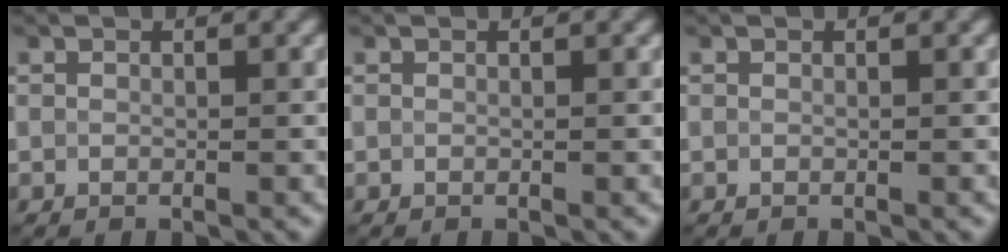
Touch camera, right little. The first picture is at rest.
{"total": 0.0}
{"total": 0.0}